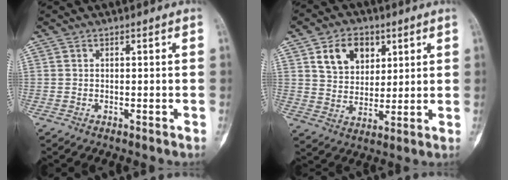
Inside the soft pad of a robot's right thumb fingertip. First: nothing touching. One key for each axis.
{"total": 10.0, "fx": 4.4, "fy": 7.1, "fz": 5.5, "tx": -0.059, "ty": -0.019, "tz": 0.081}